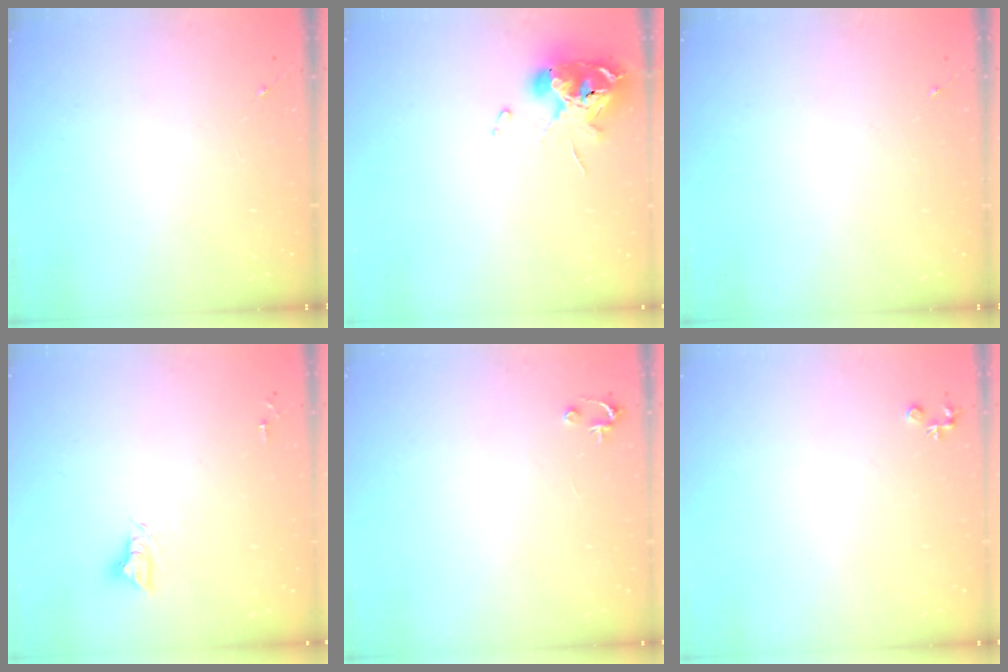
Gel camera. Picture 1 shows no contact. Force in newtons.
{"total": 14.0, "press": 13.9, "slide": 1.7}
{"total": 0.0}
{"total": 5.5, "press": 5.5, "slide": 0.5}
{"total": 2.5, "press": 2.5, "slide": 0.2}
{"total": 3.7, "press": 3.6, "slide": 0.4}